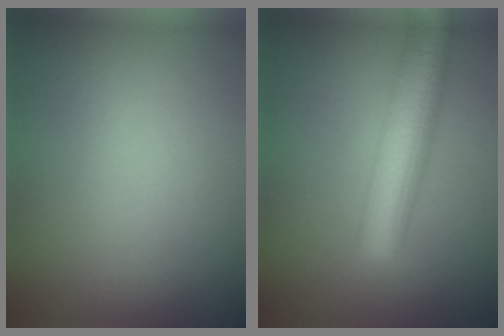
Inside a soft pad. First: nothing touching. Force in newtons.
{"total": 7.8, "press": 7.8, "slide": 0.2}